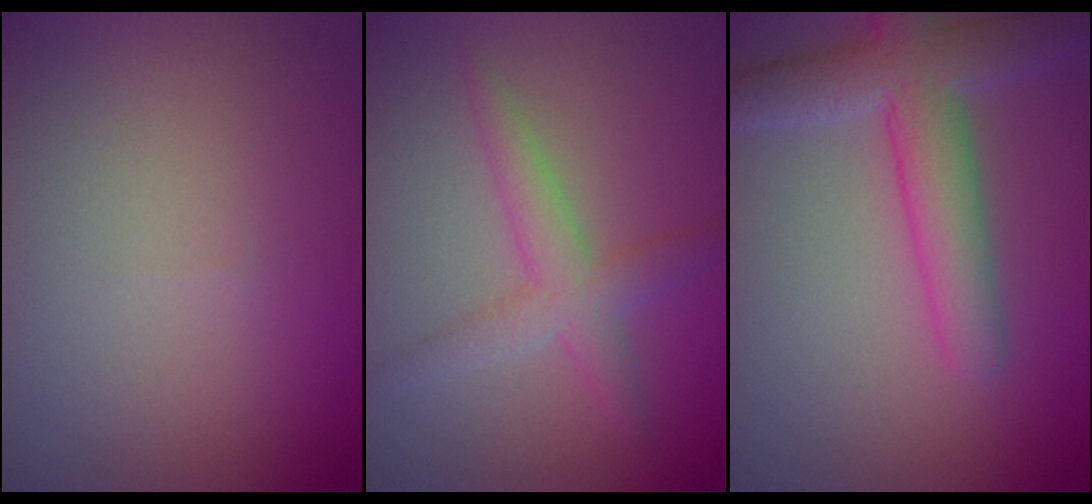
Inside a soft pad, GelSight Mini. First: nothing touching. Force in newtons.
{"total": 3.2, "press": 3.2, "slide": 0.0}
{"total": 5.8, "press": 5.8, "slide": 0.5}